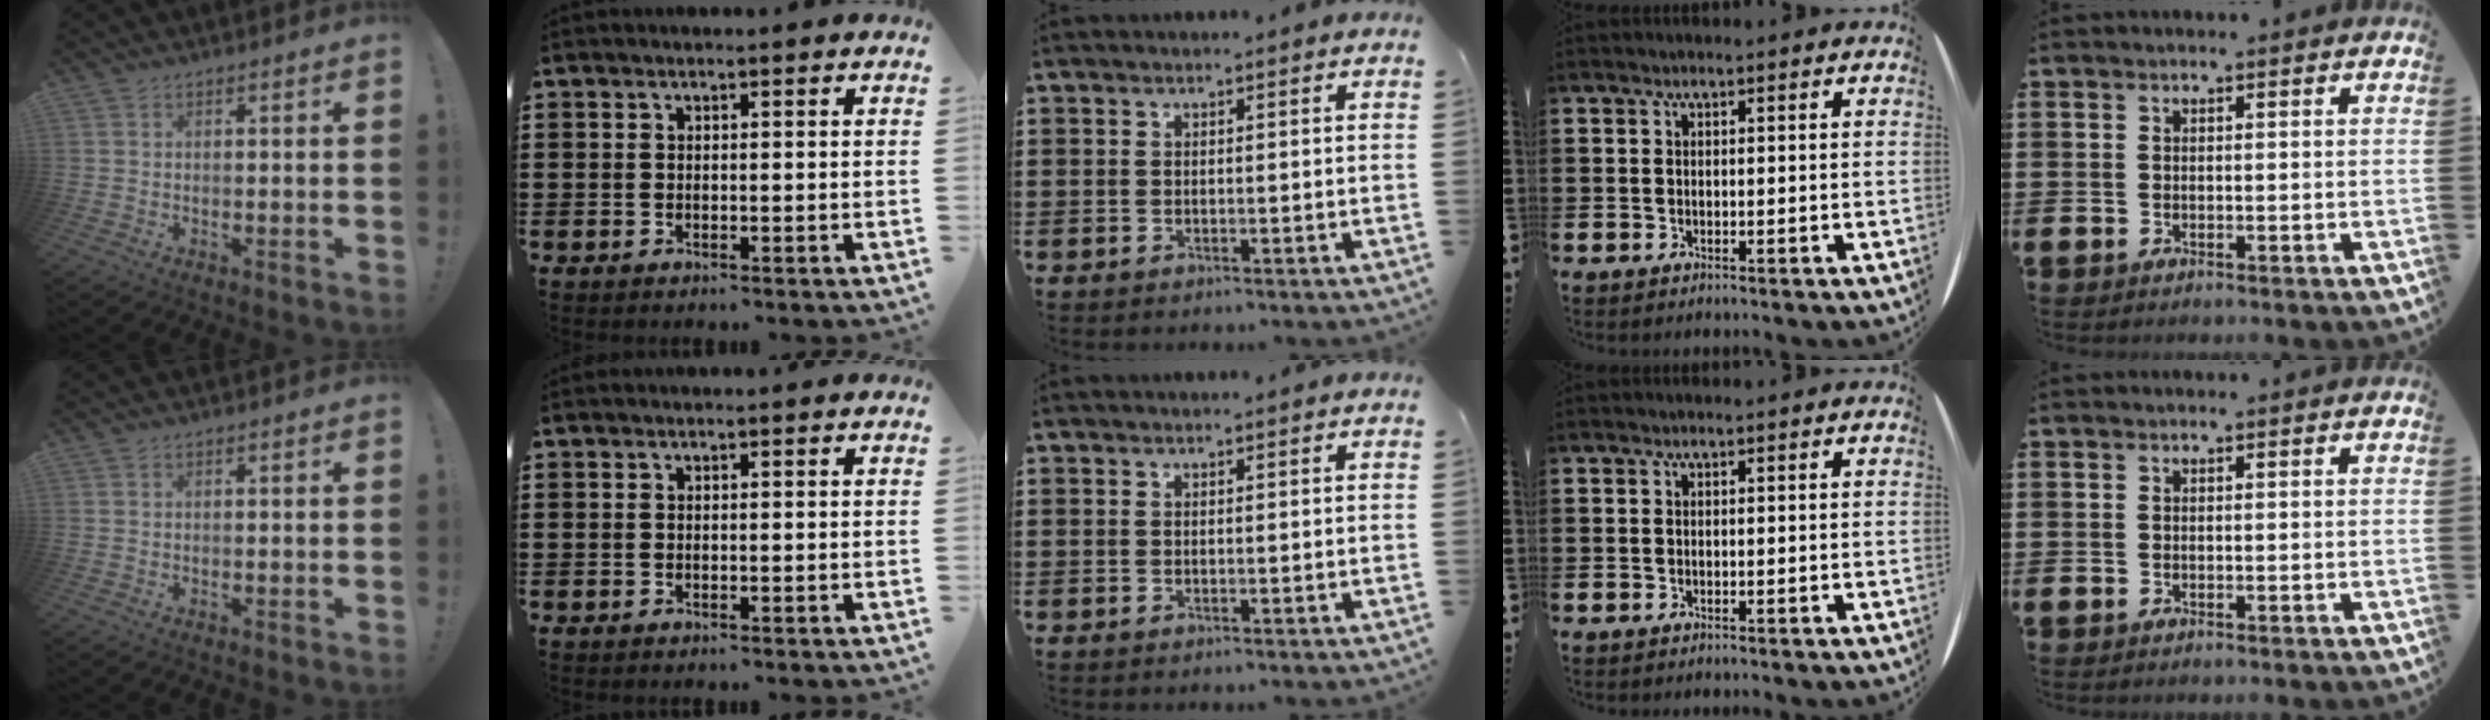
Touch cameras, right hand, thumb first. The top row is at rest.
{}